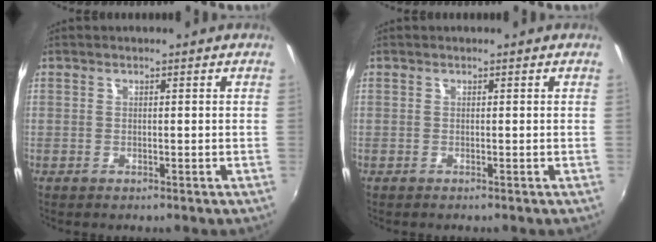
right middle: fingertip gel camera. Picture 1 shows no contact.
{"total": 0.0}